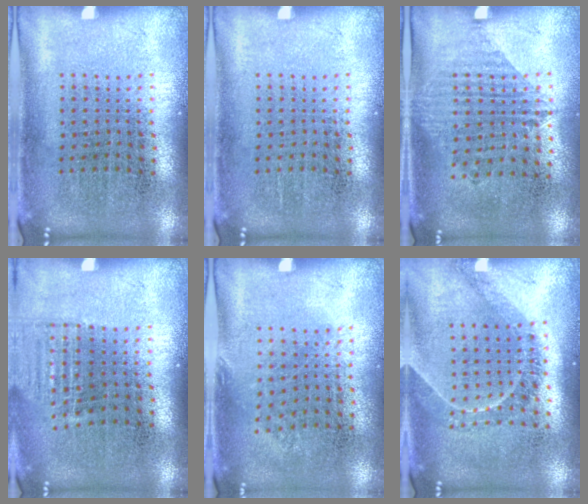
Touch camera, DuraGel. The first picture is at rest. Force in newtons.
{"total": 0.0}
{"total": 1.1, "press": 1.0, "slide": 0.5}
{"total": 0.9, "press": 0.9, "slide": 0.3}
{"total": 0.8, "press": 0.6, "slide": 0.5}
{"total": 1.3, "press": 1.1, "slide": 0.7}